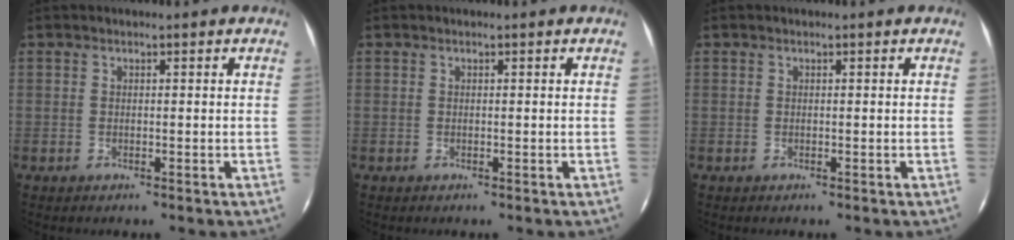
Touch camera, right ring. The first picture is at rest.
{"total": 0.0}
{"total": 0.0}